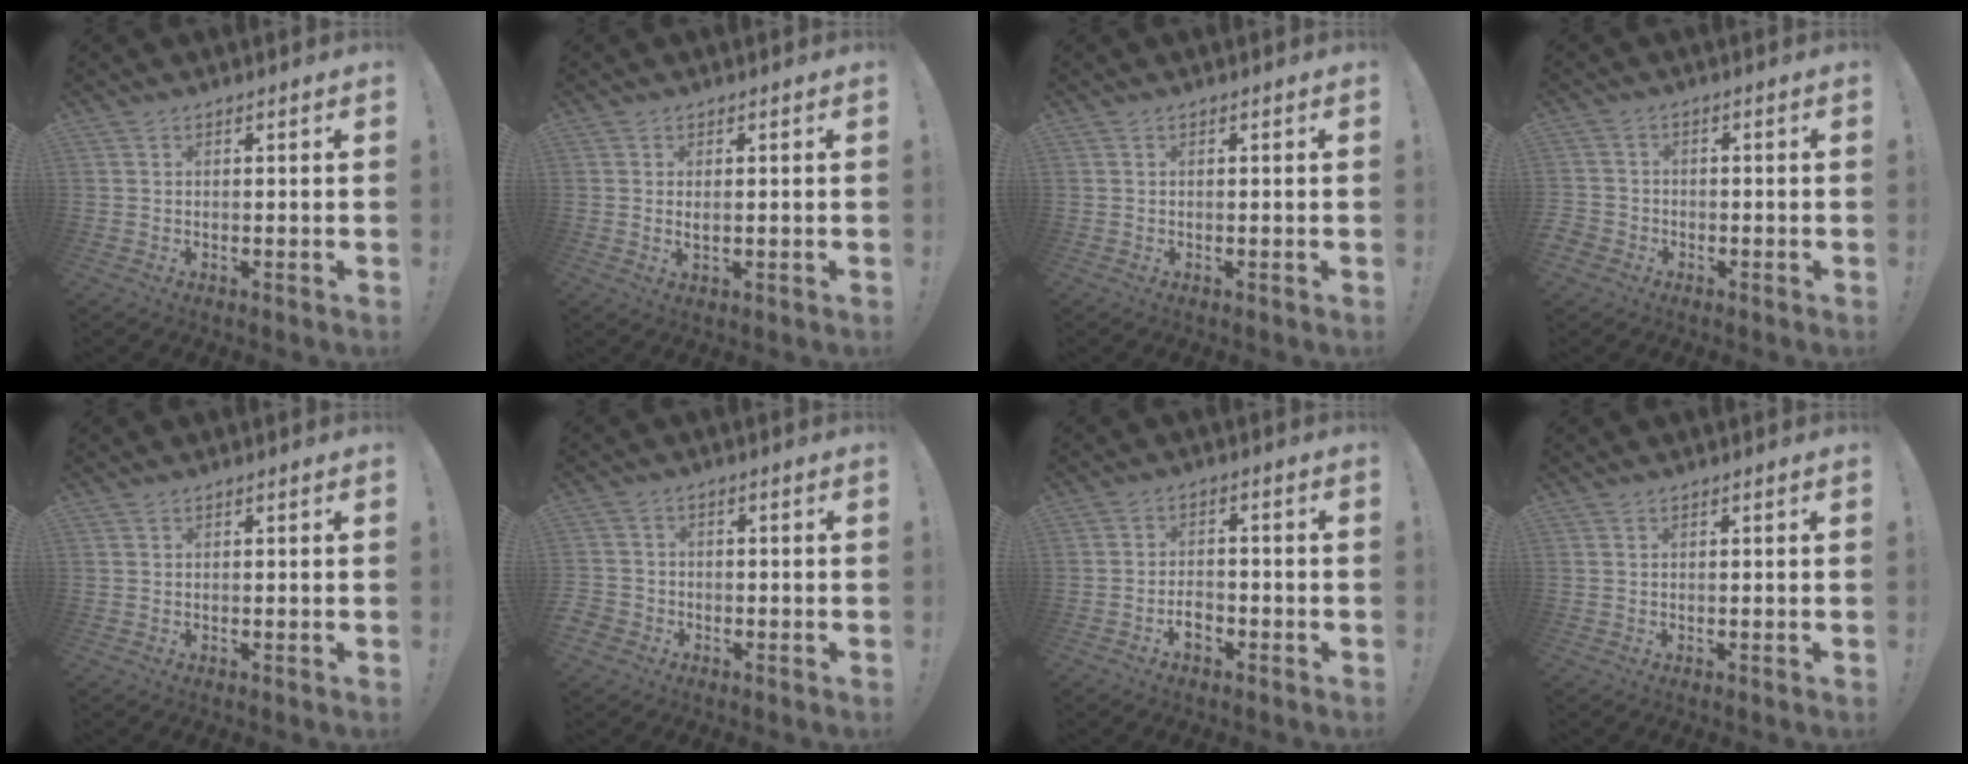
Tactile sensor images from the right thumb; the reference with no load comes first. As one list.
[{"total": 1.8, "force": [0.5, 0.8, 1.5], "torque": [-0.020, -0.002, 0.006]}, {"total": 0.0}, {"total": 3.3, "force": [-1.9, 2.5, 1.0], "torque": [-0.025, 0.008, -0.036]}, {"total": 0.0}, {"total": 3.5, "force": [-2.0, 2.7, 1.0], "torque": [-0.026, 0.010, -0.038]}, {"total": 4.1, "force": [-2.5, 2.4, 2.3], "torque": [-0.030, 0.011, -0.045]}, {"total": 0.0}]